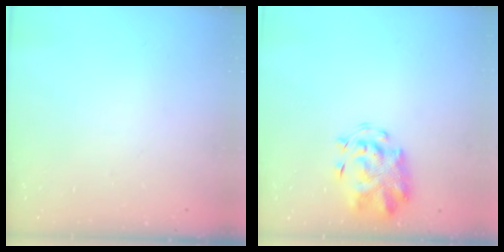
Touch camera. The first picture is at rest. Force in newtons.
{"total": 3.5, "press": 3.4, "slide": 1.1}